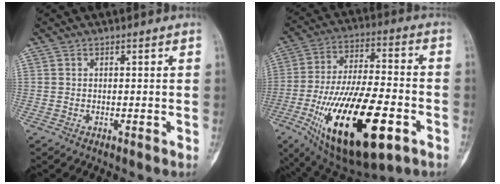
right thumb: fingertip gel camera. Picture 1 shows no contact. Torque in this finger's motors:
{"motor_torque": [0.28, 1.11, 2.11, -0.66, 0.24]}